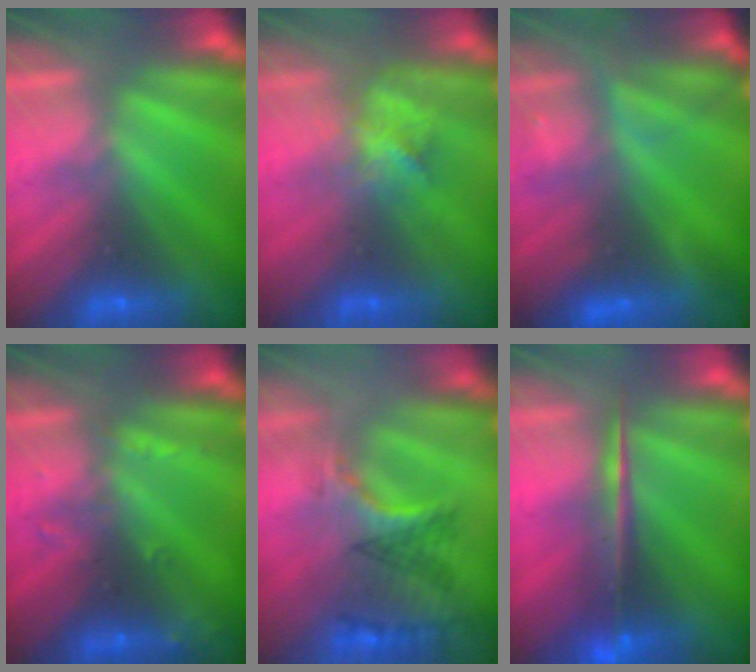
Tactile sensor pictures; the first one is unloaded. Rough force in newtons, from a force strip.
{"total": 2.9}
{"total": 5.5}
{"total": 2.8}
{"total": 2.9}
{"total": 5.6}